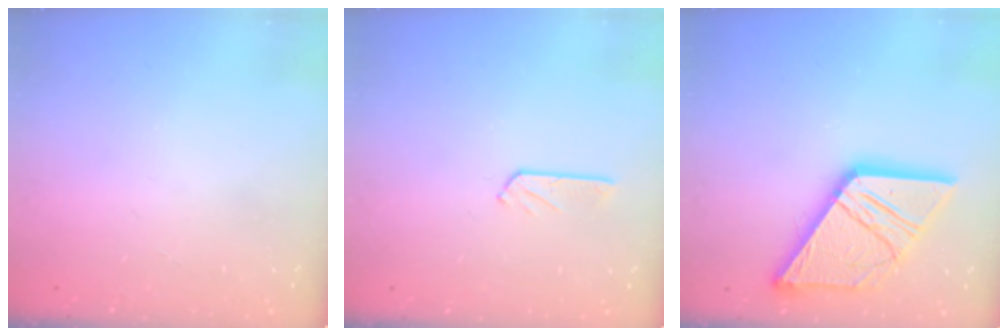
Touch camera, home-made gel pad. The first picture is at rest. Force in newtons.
{"total": 3.3, "press": 3.3, "slide": 0.3}
{"total": 21.5, "press": 21.4, "slide": 2.5}